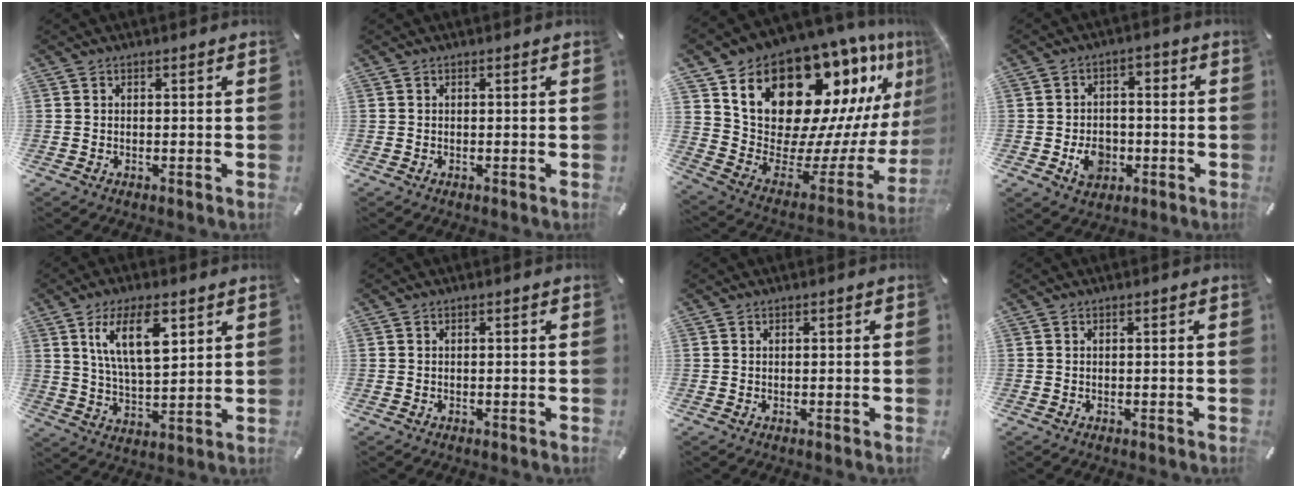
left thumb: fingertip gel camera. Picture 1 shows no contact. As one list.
[{"total": 0.0}, {"total": 22.0, "force": [14.7, 11.8, 11.4], "torque": [-0.159, -0.142, 0.275]}, {"total": 8.5, "force": [-2.5, 7.0, 4.2], "torque": [-0.059, 0.015, -0.042]}, {"total": 12.8, "force": [6.4, 5.3, 9.8], "torque": [-0.192, -0.012, 0.108]}, {"total": 0.0}, {"total": 0.0}, {"total": 0.0}]